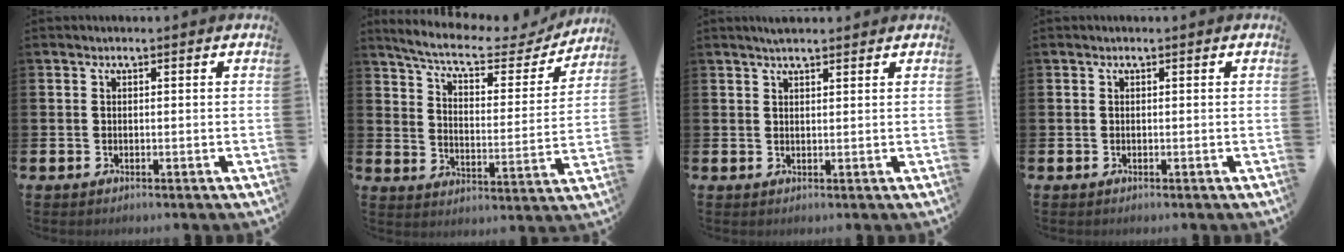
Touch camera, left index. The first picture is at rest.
{"total": 7.1, "force": [6.3, 1.5, 2.8], "torque": [-0.077, -0.042, 0.102]}
{"total": 2.4, "force": [2.2, 0.4, 0.7], "torque": [-0.015, -0.002, 0.040]}
{"total": 0.0}